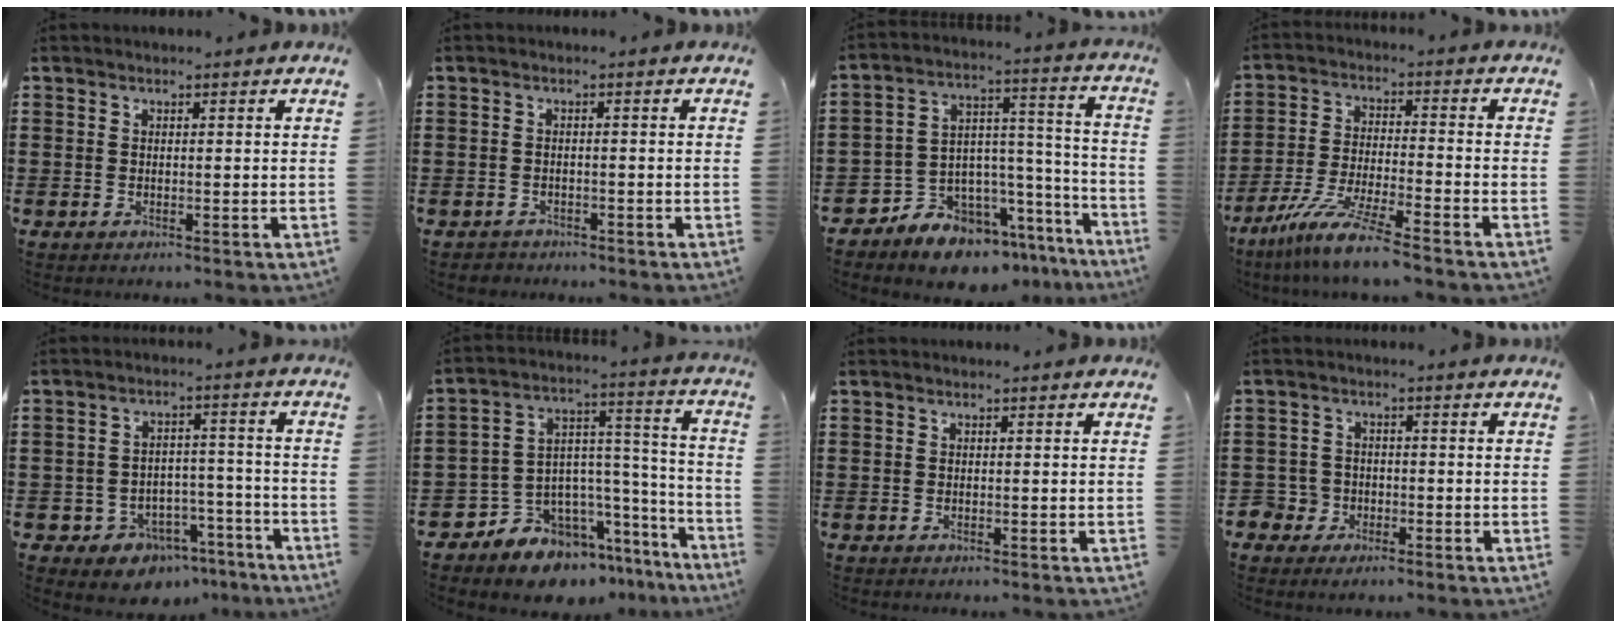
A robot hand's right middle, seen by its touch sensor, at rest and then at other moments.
{"total": 1.1, "force": [-1.0, 0.4, -0.1], "torque": [-0.002, 0.001, -0.024]}
{"total": 8.0, "force": [-7.2, 3.5, 0.4], "torque": [-0.014, 0.000, -0.136]}
{"total": 8.9, "force": [-7.5, -0.4, 4.7], "torque": [-0.101, -0.011, -0.149]}
{"total": 5.6, "force": [-4.6, 3.0, 1.0], "torque": [-0.023, 0.026, -0.087]}
{"total": 7.8, "force": [-6.5, 4.3, 1.0], "torque": [-0.044, -0.007, -0.125]}
{"total": 0.0}
{"total": 3.0, "force": [-1.7, 2.4, 0.4], "torque": [-0.017, 0.004, -0.037]}